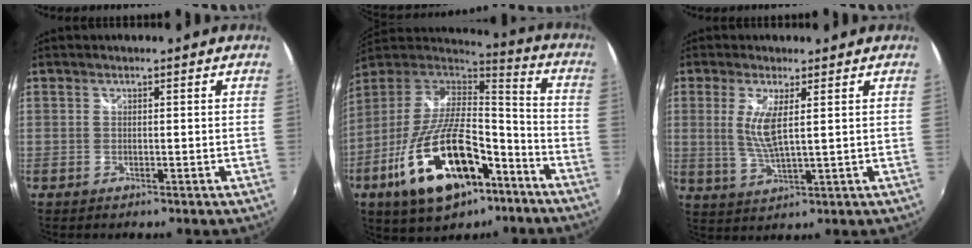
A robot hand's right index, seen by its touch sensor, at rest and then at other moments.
{"total": 24.3, "force": [-12.0, 11.0, 18.1], "torque": [-0.347, -0.020, -0.191]}
{"total": 6.1, "force": [1.3, 1.0, 5.9], "torque": [-0.123, -0.011, 0.027]}